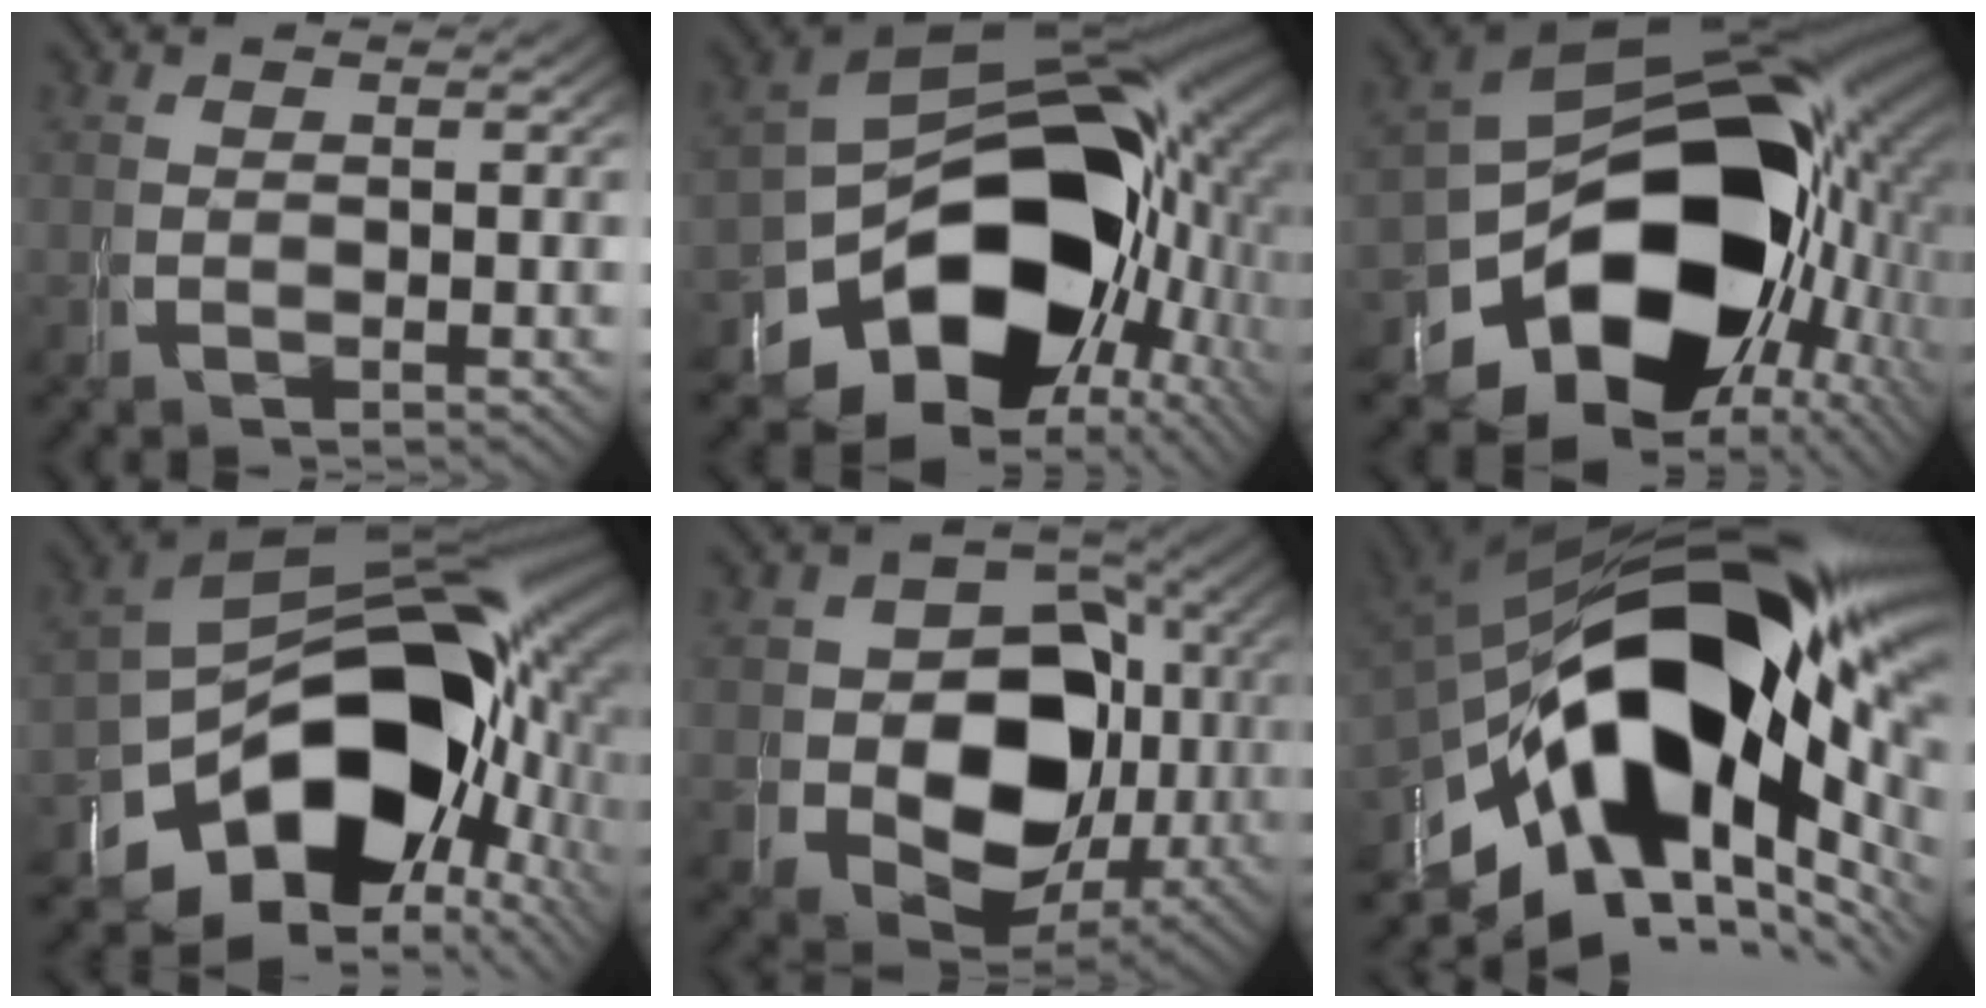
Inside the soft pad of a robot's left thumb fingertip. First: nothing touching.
{"total": 23.5, "force": [-2.1, 15.7, 17.3], "torque": [-0.263, -0.045, -0.024]}
{"total": 26.2, "force": [-1.3, 17.4, 19.5], "torque": [-0.302, -0.055, -0.010]}
{"total": 21.3, "force": [-1.4, 13.7, 16.2], "torque": [-0.234, -0.028, -0.022]}
{"total": 12.3, "force": [-0.6, 9.8, 7.5], "torque": [-0.140, -0.055, 0.011]}
{"total": 25.6, "force": [-0.3, 15.3, 20.6], "torque": [-0.322, -0.029, 0.004]}